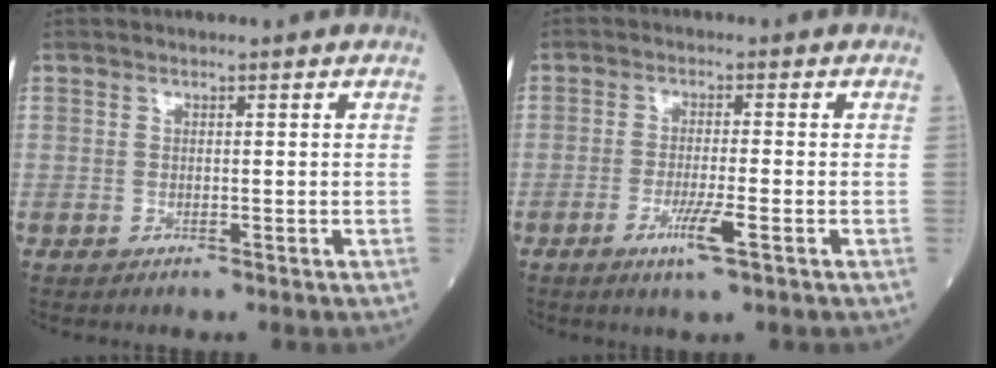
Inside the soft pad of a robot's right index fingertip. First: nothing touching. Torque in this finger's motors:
{"motor_torque": [0.58, -0.14, 0.23, 0.07]}